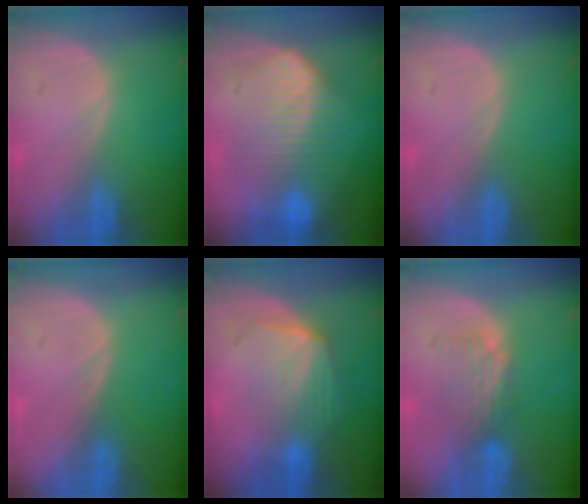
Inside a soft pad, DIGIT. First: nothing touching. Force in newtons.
{"total": 10.0, "press": 10.0, "slide": 0.6}
{"total": 0.0}
{"total": 0.0}
{"total": 7.1, "press": 6.5, "slide": 2.9}
{"total": 4.7, "press": 3.9, "slide": 2.5}